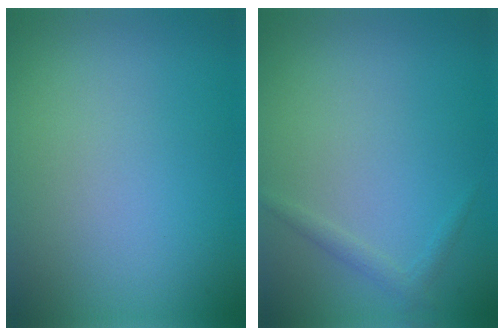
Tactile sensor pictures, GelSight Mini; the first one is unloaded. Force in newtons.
{"total": 1.0, "press": 1.0, "slide": 0.0}